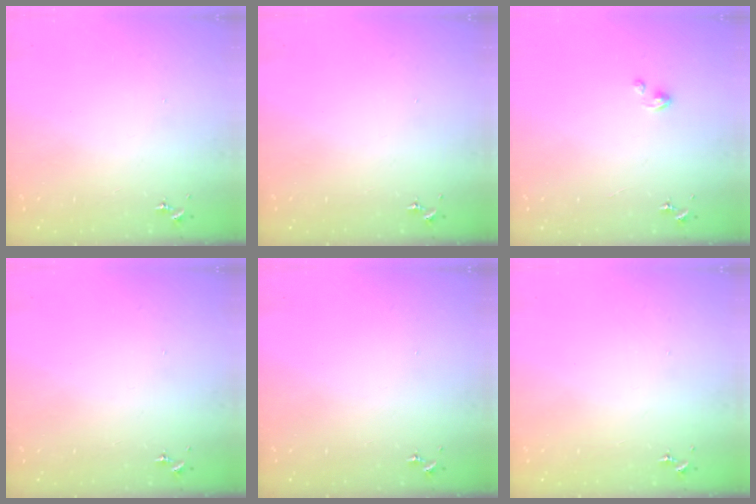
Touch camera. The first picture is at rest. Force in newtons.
{"total": 0.0}
{"total": 2.8, "press": 2.8, "slide": 0.2}
{"total": 0.0}
{"total": 0.0}
{"total": 0.0}